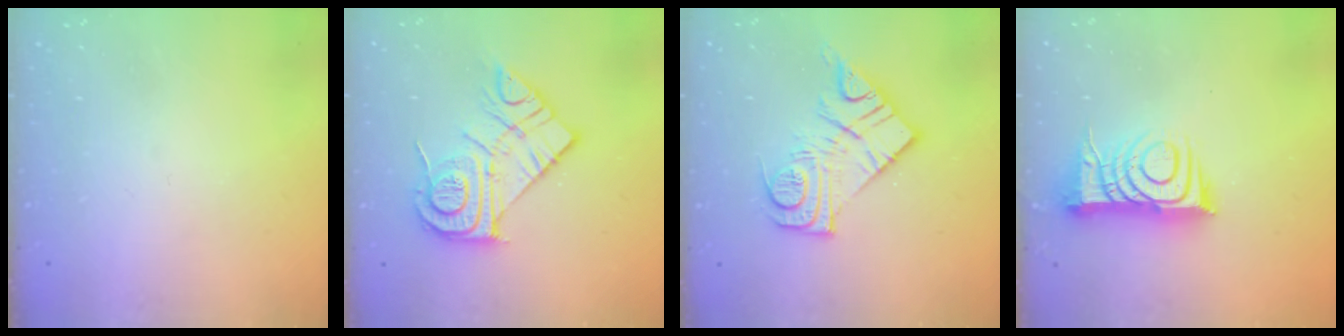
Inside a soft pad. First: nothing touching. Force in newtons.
{"total": 16.1, "press": 16.0, "slide": 1.1}
{"total": 14.0, "press": 13.9, "slide": 0.8}
{"total": 12.0, "press": 11.9, "slide": 1.0}